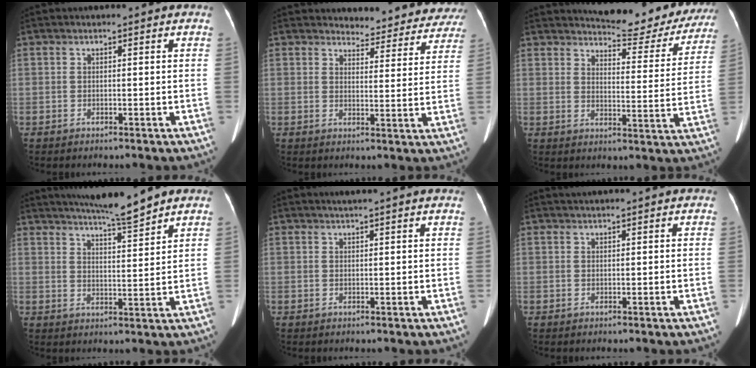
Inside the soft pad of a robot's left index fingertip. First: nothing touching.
{"total": 13.2, "force": [12.7, 3.4, 0.9], "torque": [0.026, -0.037, 0.120]}
{"total": 14.7, "force": [14.0, 3.1, 3.4], "torque": [-0.032, -0.041, 0.155]}
{"total": 8.5, "force": [7.6, -0.6, 3.8], "torque": [-0.067, -0.003, 0.119]}
{"total": 3.9, "force": [3.4, -0.6, 1.9], "torque": [-0.024, 0.018, 0.042]}
{"total": 4.1, "force": [3.7, -0.3, 1.6], "torque": [-0.017, 0.030, 0.050]}